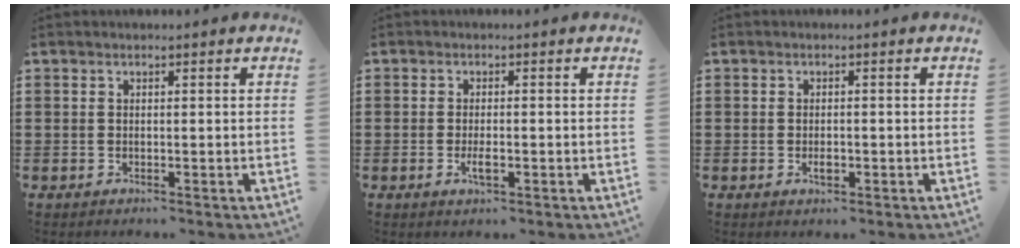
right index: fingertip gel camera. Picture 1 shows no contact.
{"total": 2.4, "force": [-0.7, 0.6, 2.2], "torque": [-0.054, -0.007, -0.017]}
{"total": 1.6, "force": [-0.4, 0.6, 1.4], "torque": [-0.027, 0.000, -0.008]}